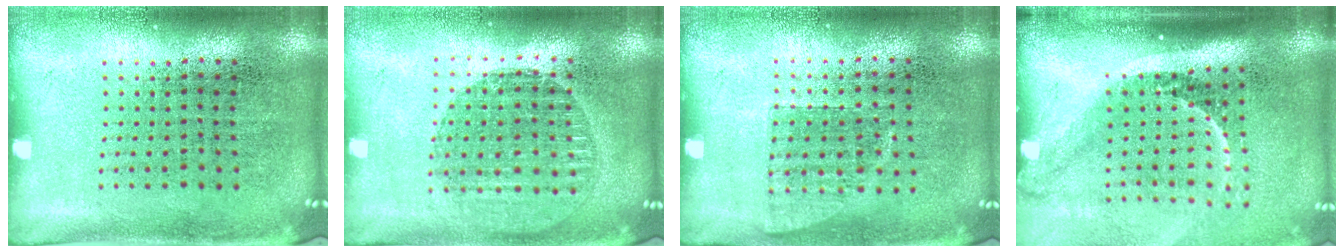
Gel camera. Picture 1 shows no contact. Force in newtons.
{"total": 1.6, "press": 1.5, "slide": 0.7}
{"total": 0.8, "press": 0.7, "slide": 0.3}
{"total": 2.2, "press": 1.5, "slide": 1.7}